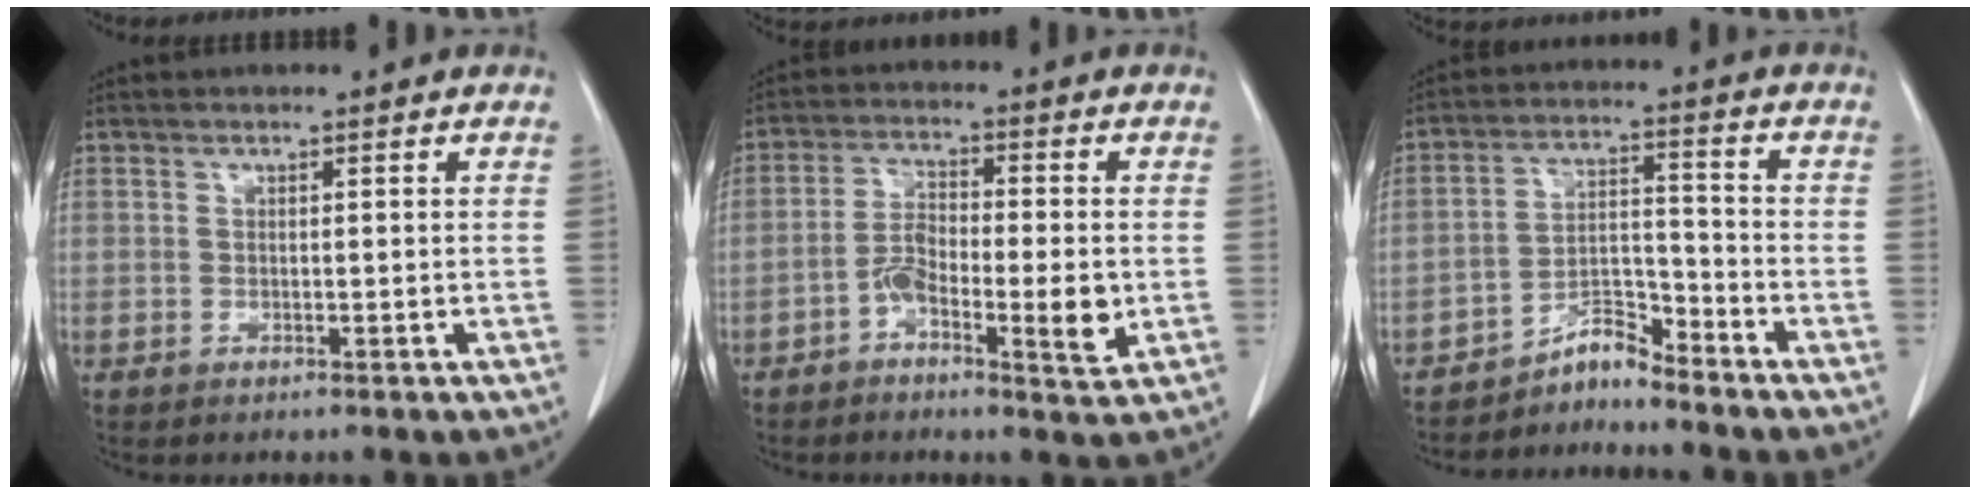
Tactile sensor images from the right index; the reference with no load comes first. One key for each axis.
{"total": 7.5, "fx": -2.3, "fy": 2.1, "fz": 6.8, "tx": -0.124, "ty": 0.006, "tz": -0.042}
{"total": 4.6, "fx": -4.5, "fy": 0.7, "fz": 0.6, "tx": -0.002, "ty": 0.015, "tz": -0.079}